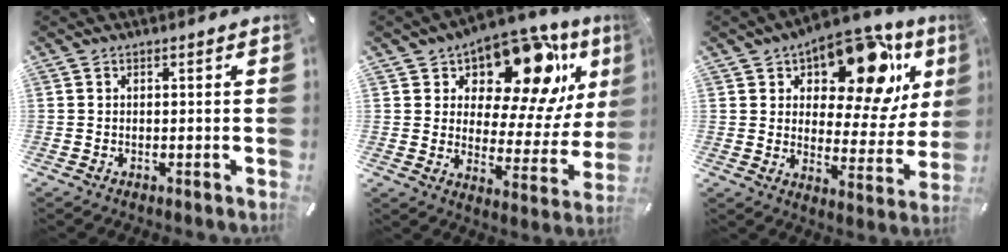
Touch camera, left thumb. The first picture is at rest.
{"total": 16.5, "force": [11.1, 8.2, 8.9], "torque": [-0.130, -0.089, 0.185]}
{"total": 19.1, "force": [11.8, 9.4, 11.8], "torque": [-0.161, -0.081, 0.193]}